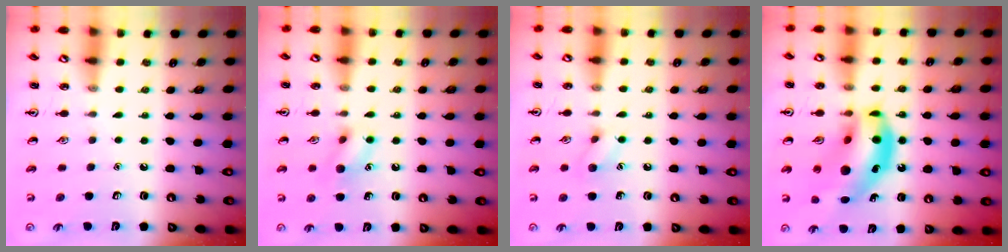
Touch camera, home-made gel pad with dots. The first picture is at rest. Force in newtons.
{"total": 9.5, "press": 9.4, "slide": 0.8}
{"total": 6.1, "press": 6.0, "slide": 1.0}
{"total": 17.5, "press": 16.7, "slide": 5.0}